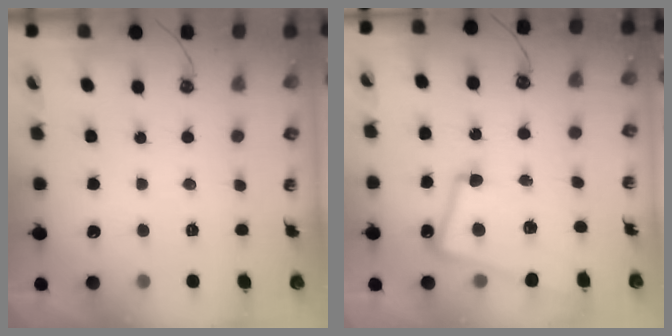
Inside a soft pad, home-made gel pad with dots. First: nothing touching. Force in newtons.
{"total": 7.4, "press": 7.2, "slide": 1.8}